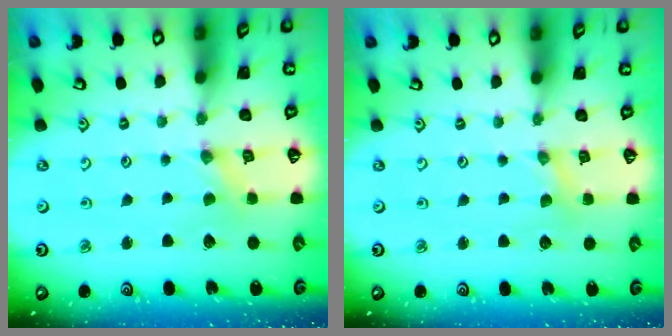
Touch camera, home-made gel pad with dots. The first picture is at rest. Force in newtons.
{"total": 0.6, "press": 0.5, "slide": 0.1}